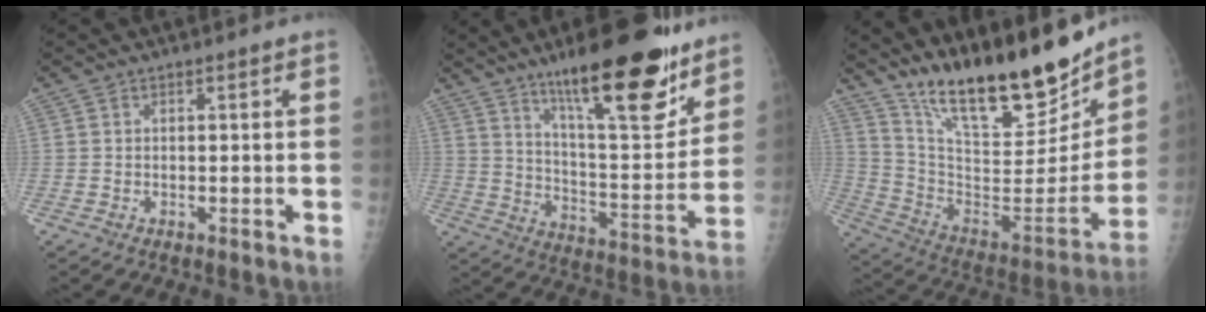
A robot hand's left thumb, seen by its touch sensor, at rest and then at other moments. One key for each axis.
{"total": 23.1, "fx": 15.4, "fy": 6.0, "fz": 16.1, "tx": -0.208, "ty": -0.084, "tz": 0.248}
{"total": 26.0, "fx": 20.5, "fy": 6.9, "fz": 14.5, "tx": -0.201, "ty": -0.103, "tz": 0.341}